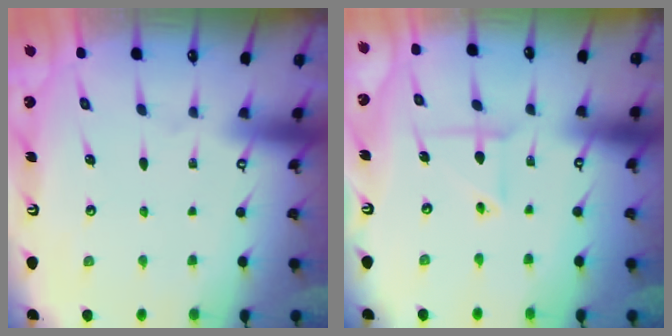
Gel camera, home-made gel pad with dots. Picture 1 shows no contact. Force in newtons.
{"total": 4.2, "press": 4.1, "slide": 0.5}